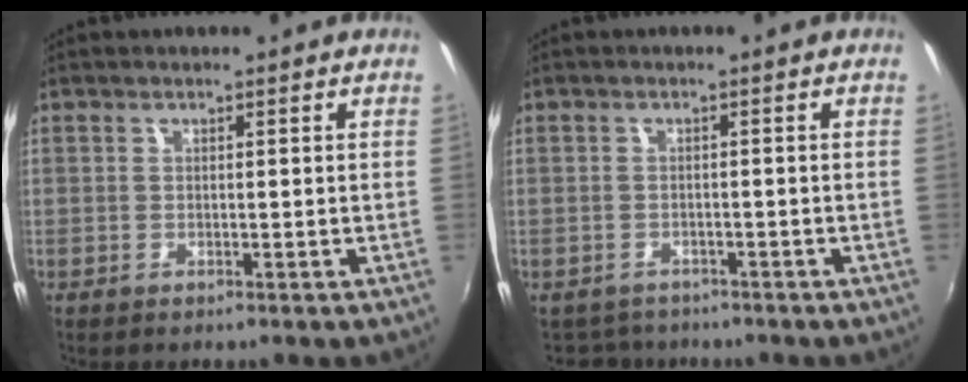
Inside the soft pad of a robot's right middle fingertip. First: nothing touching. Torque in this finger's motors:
{"motor_torque": [0.47, -0.28, -0.02, -0.01]}